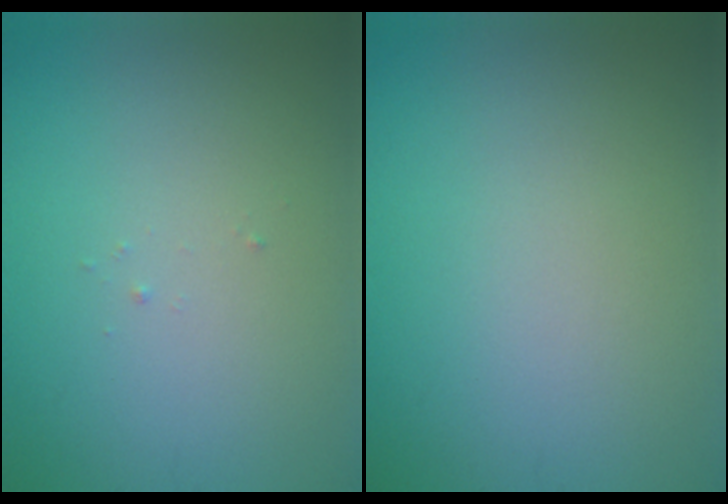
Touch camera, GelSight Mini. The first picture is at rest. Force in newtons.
{"total": 0.0}